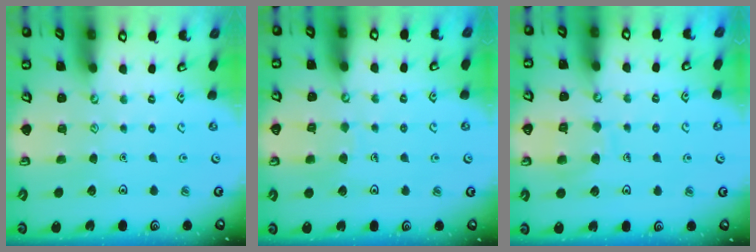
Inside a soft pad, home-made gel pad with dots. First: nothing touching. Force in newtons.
{"total": 5.0, "press": 5.0, "slide": 0.5}
{"total": 8.0, "press": 8.0, "slide": 0.8}